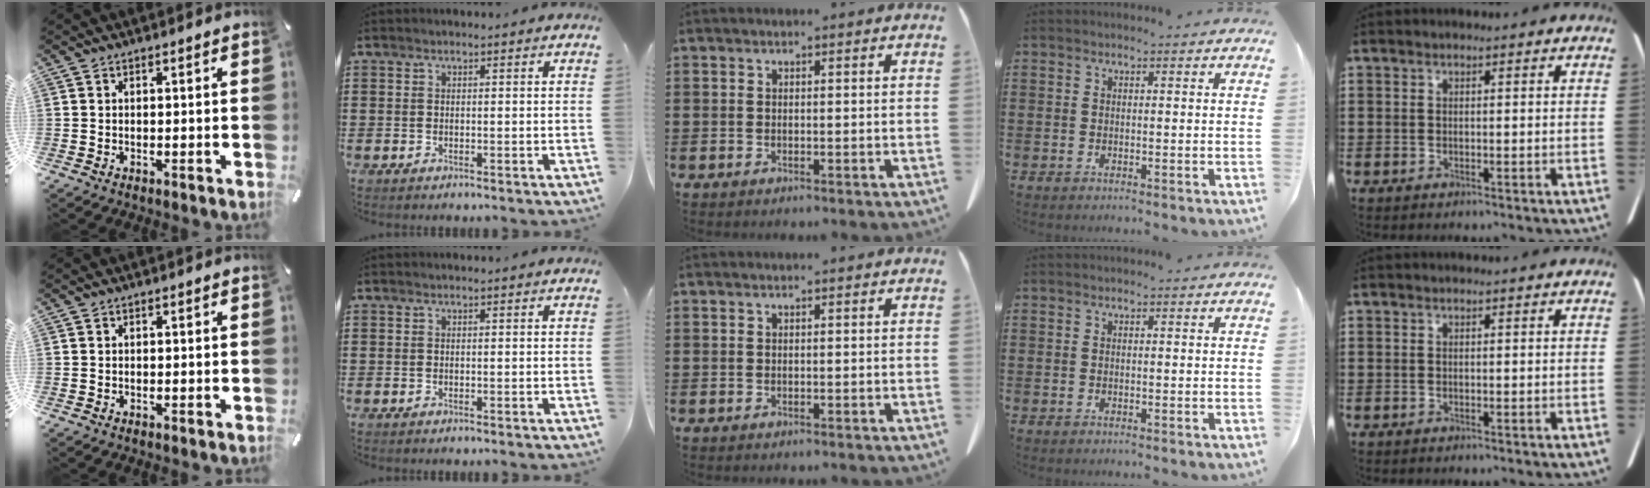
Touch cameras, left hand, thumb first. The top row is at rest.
{}